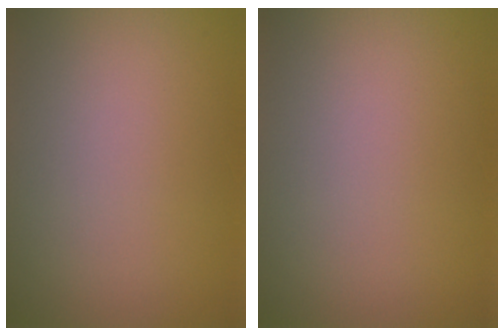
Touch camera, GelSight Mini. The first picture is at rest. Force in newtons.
{"total": 0.0}